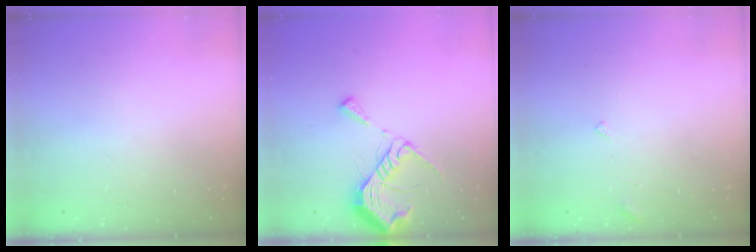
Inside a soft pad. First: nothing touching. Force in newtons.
{"total": 10.1, "press": 10.1, "slide": 0.7}
{"total": 3.6, "press": 3.6, "slide": 0.3}